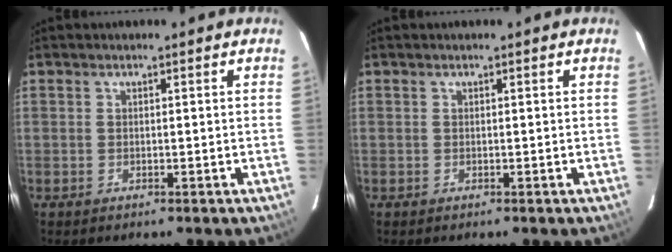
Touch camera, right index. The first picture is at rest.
{"total": 0.0}